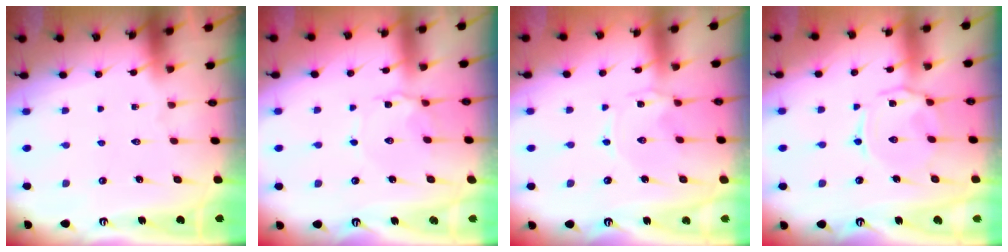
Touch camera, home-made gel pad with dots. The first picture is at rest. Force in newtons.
{"total": 2.7, "press": 2.7, "slide": 0.2}
{"total": 0.7, "press": 0.7, "slide": 0.1}
{"total": 4.3, "press": 4.2, "slide": 0.7}